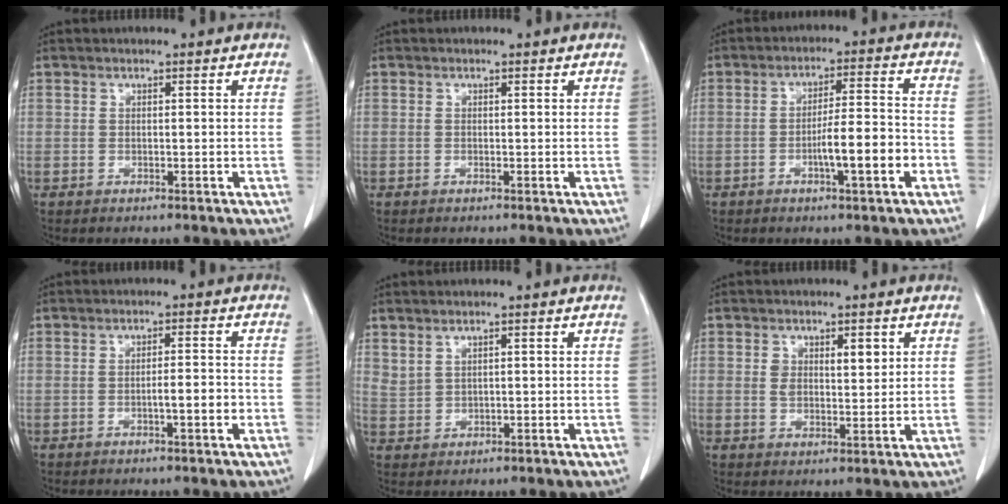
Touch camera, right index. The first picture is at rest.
{"total": 0.0}
{"total": 7.8, "force": [-2.8, 0.6, 7.3], "torque": [-0.117, 0.008, -0.045]}
{"total": 2.9, "force": [-1.0, 0.3, 2.7], "torque": [-0.043, 0.001, -0.017]}
{"total": 1.8, "force": [1.4, 0.8, 0.7], "torque": [-0.013, -0.003, 0.036]}
{"total": 4.1, "force": [1.4, 2.2, 3.2], "torque": [-0.054, 0.005, 0.027]}